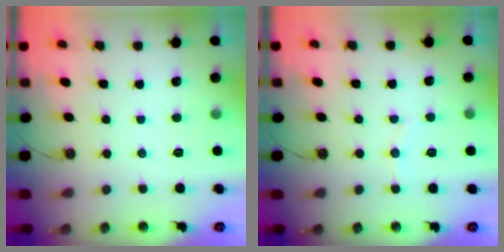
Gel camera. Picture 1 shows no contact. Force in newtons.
{"total": 5.8, "press": 5.5, "slide": 1.7}